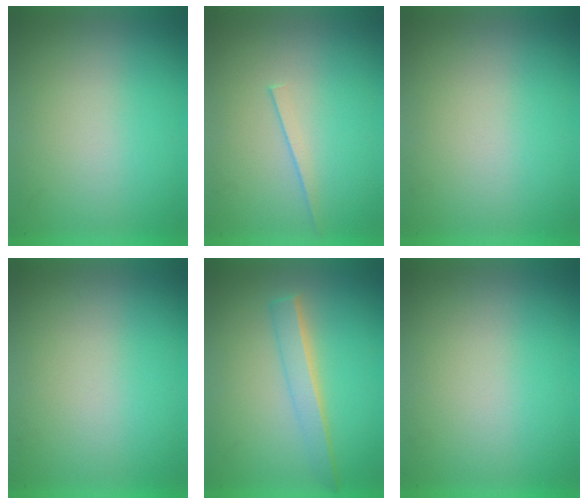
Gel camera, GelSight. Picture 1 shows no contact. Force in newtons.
{"total": 1.1}
{"total": 0.0}
{"total": 0.0}
{"total": 2.3}
{"total": 0.0}